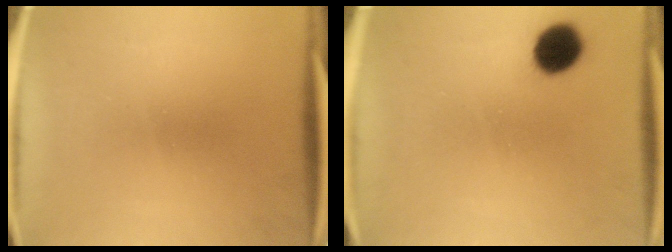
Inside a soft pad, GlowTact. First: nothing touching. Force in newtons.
{"total": 7.8}